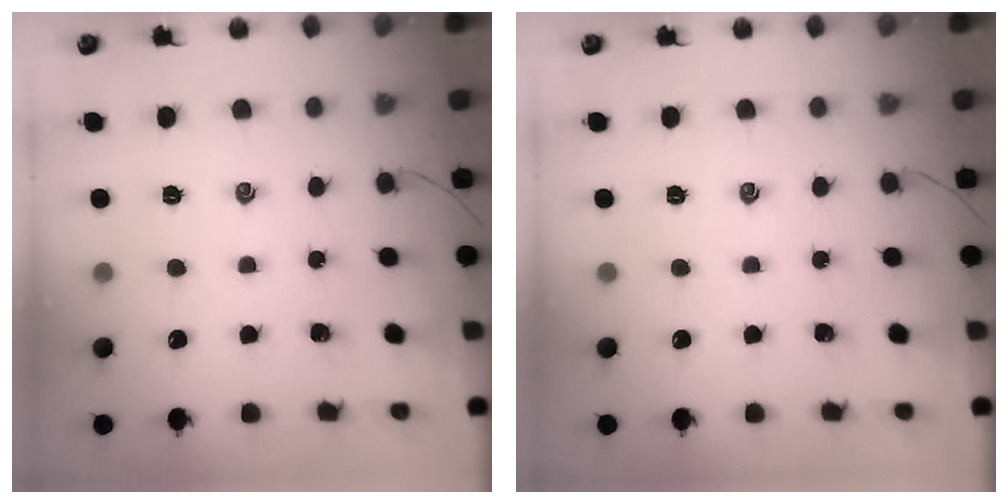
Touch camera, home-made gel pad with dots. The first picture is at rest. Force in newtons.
{"total": 0.0}